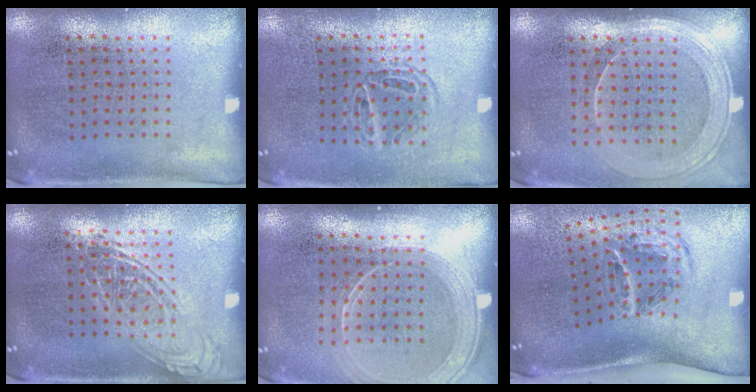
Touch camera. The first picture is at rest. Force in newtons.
{"total": 1.1, "press": 1.0, "slide": 0.5}
{"total": 1.8, "press": 1.7, "slide": 0.8}
{"total": 1.5, "press": 1.5, "slide": 0.1}
{"total": 1.9, "press": 1.8, "slide": 0.8}
{"total": 2.0, "press": 1.3, "slide": 1.5}